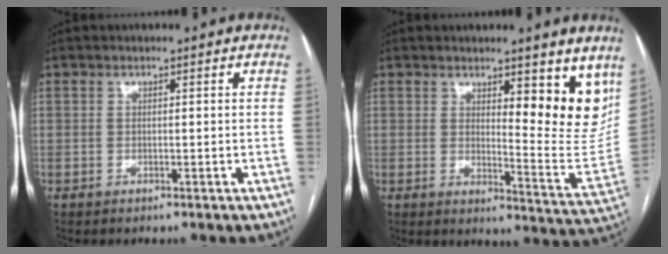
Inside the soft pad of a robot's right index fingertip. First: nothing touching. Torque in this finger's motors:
{"motor_torque": [0.14, 0.20, 0.15, 0.02]}